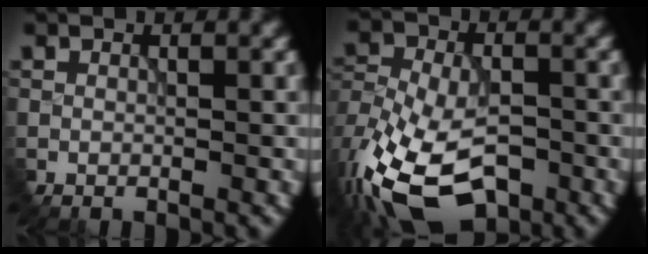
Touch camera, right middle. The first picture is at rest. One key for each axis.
{"total": 14.0, "fx": -8.3, "fy": 8.5, "fz": 7.5, "tx": -0.153, "ty": -0.022, "tz": -0.117}